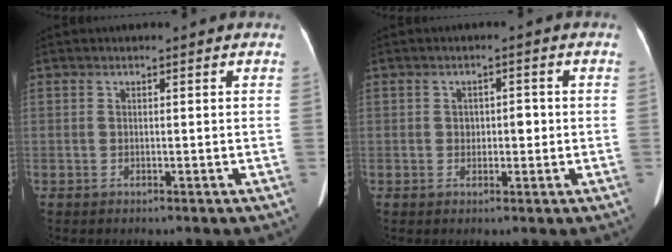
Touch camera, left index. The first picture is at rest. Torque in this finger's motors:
{"motor_torque": [-0.05, -0.05, 0.01, 0.00]}